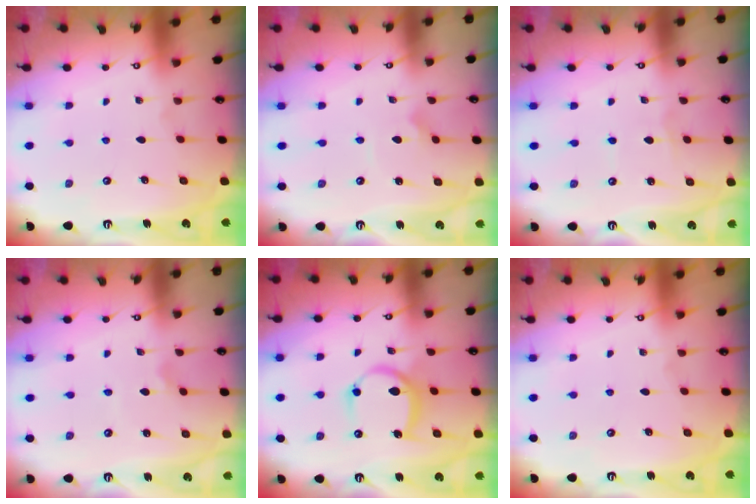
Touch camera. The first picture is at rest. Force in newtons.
{"total": 1.6, "press": 1.6, "slide": 0.0}
{"total": 1.5, "press": 1.4, "slide": 0.2}
{"total": 2.1, "press": 2.0, "slide": 0.4}
{"total": 9.9, "press": 9.9, "slide": 0.8}
{"total": 0.0}